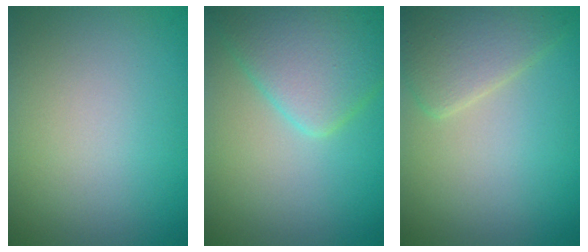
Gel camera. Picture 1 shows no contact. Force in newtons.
{"total": 5.6, "press": 5.6, "slide": 0.2}
{"total": 3.5, "press": 3.5, "slide": 0.1}